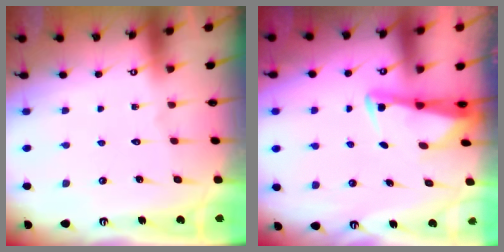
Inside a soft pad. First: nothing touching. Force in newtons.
{"total": 2.5, "press": 2.5, "slide": 0.5}